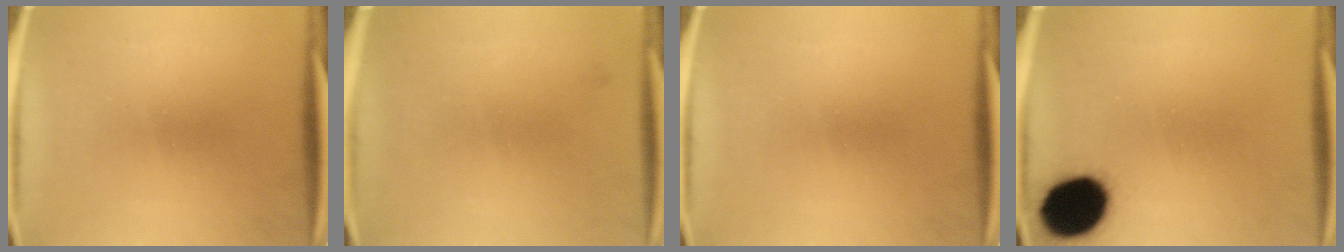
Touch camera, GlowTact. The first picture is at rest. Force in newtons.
{"total": 1.1}
{"total": 0.0}
{"total": 16.8}